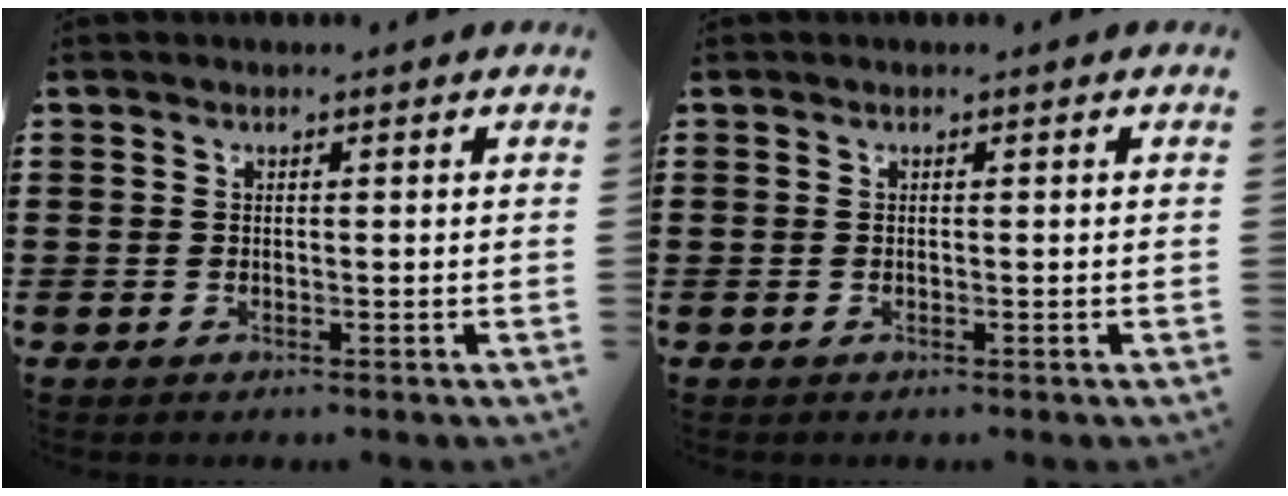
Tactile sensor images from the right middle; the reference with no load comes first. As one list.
[{"total": 0.0}]